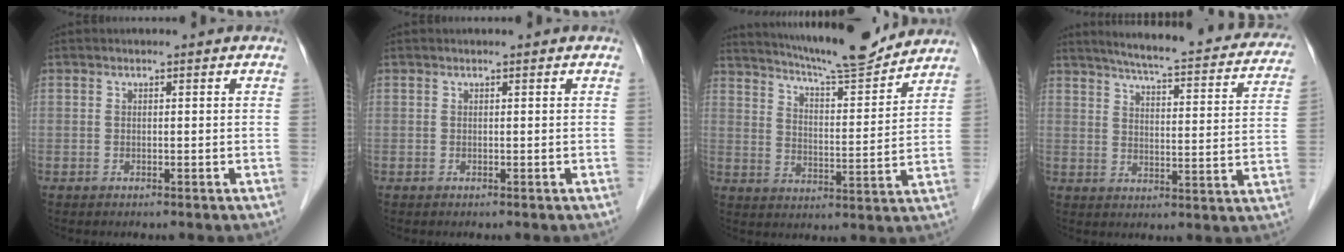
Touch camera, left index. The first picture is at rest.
{"total": 0.0}
{"total": 14.9, "force": [13.9, 0.7, 5.3], "torque": [-0.093, -0.003, 0.206]}
{"total": 24.5, "force": [21.7, 3.4, 10.7], "torque": [-0.147, -0.030, 0.260]}